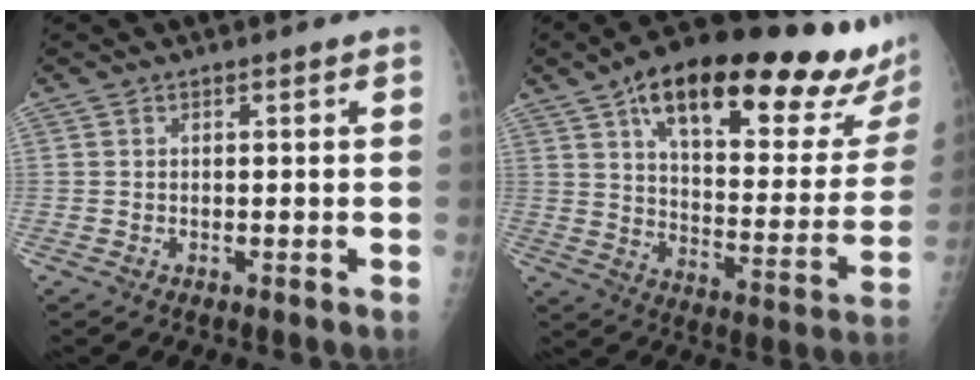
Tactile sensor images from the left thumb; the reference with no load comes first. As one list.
[{"total": 31.8, "force": [20.0, 10.2, 22.5], "torque": [-0.291, -0.044, 0.285]}]